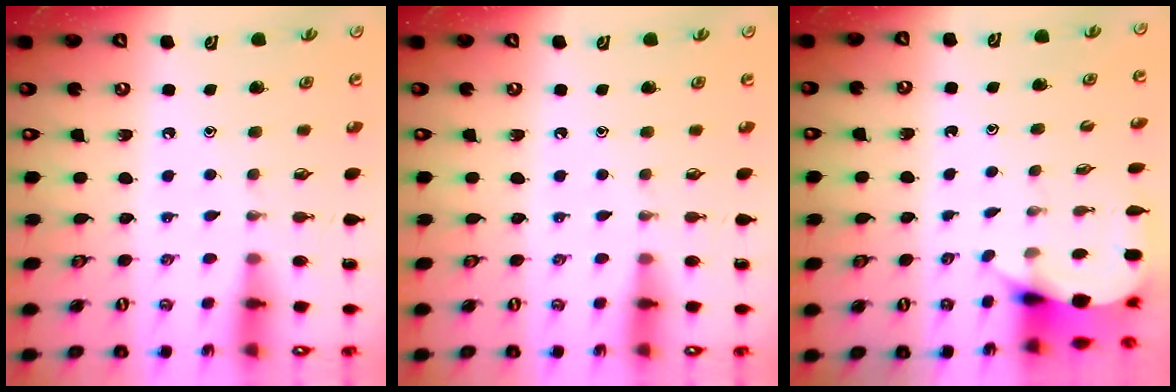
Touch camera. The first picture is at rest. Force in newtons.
{"total": 0.0}
{"total": 4.7, "press": 4.7, "slide": 0.5}